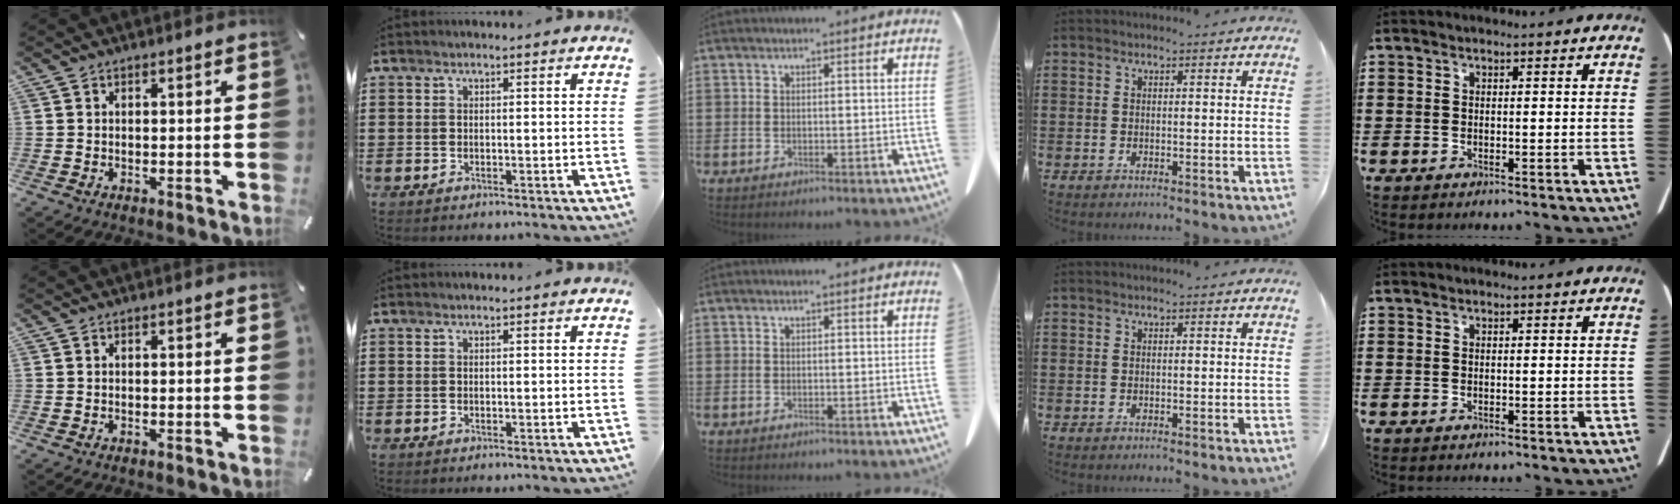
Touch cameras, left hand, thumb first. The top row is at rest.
{}